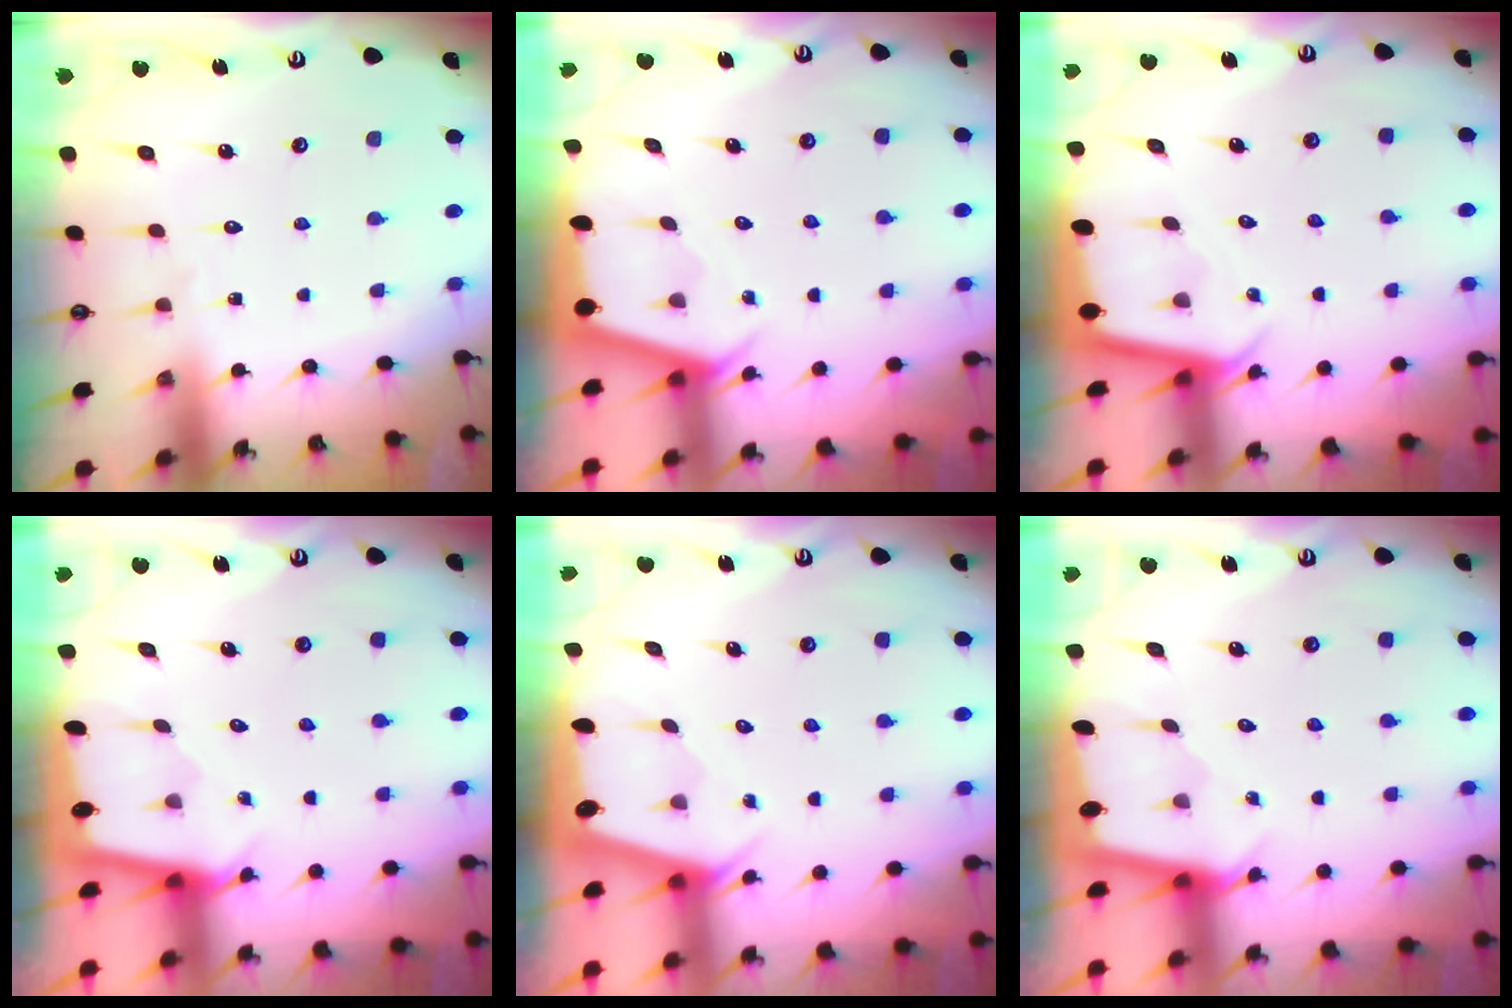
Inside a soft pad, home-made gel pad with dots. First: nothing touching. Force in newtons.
{"total": 2.2, "press": 2.2, "slide": 0.3}
{"total": 2.2, "press": 2.2, "slide": 0.1}
{"total": 1.8, "press": 1.7, "slide": 0.2}
{"total": 1.9, "press": 1.8, "slide": 0.3}
{"total": 1.7, "press": 1.7, "slide": 0.2}